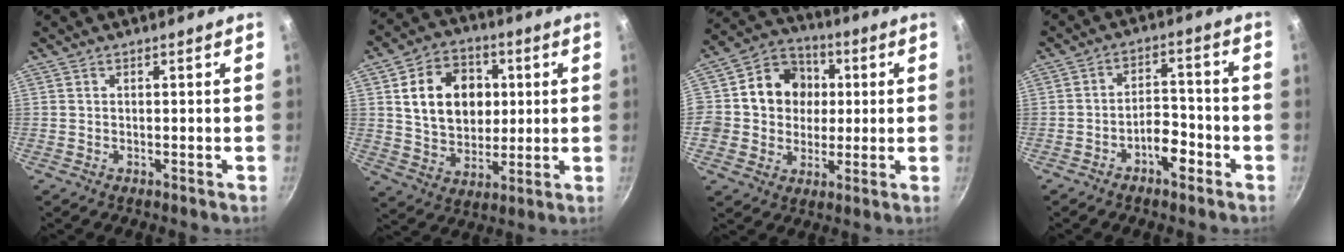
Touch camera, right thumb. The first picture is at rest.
{"total": 15.3, "force": [2.9, 11.8, 9.3], "torque": [-0.121, 0.004, 0.050]}
{"total": 13.0, "force": [1.4, 11.8, 5.2], "torque": [-0.049, 0.020, 0.010]}
{"total": 6.1, "force": [-3.4, 3.0, 4.0], "torque": [-0.044, 0.039, -0.054]}